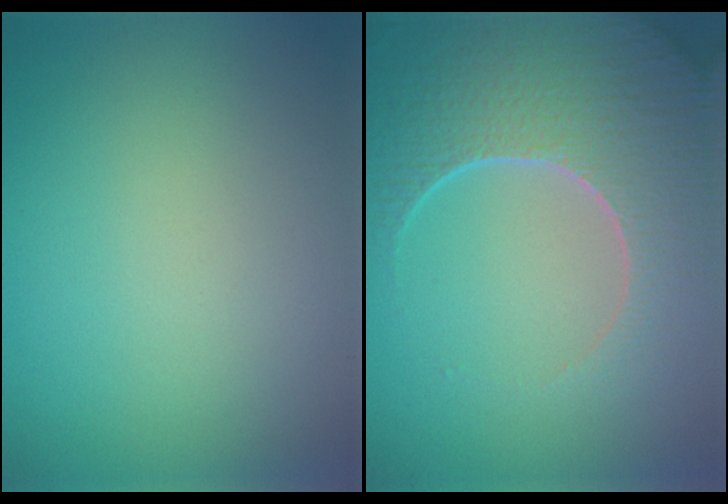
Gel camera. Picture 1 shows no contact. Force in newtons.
{"total": 7.3, "press": 5.8, "slide": 4.5}